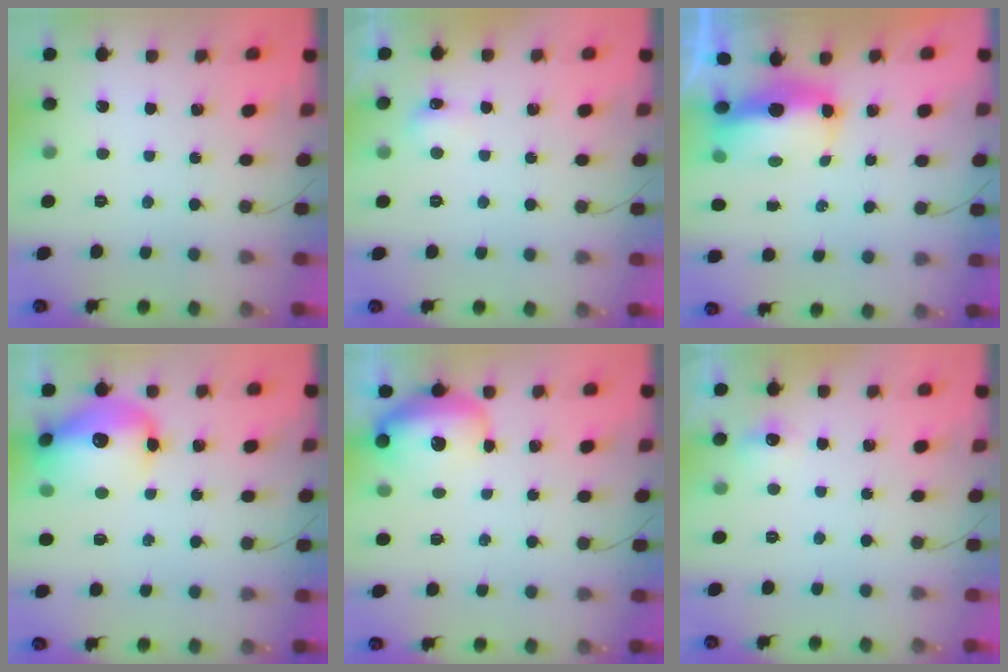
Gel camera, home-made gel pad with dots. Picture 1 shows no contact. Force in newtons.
{"total": 5.4, "press": 5.2, "slide": 1.7}
{"total": 10.1, "press": 9.8, "slide": 2.2}
{"total": 16.9, "press": 16.3, "slide": 4.3}
{"total": 19.2, "press": 15.6, "slide": 11.2}
{"total": 4.7, "press": 4.4, "slide": 1.5}